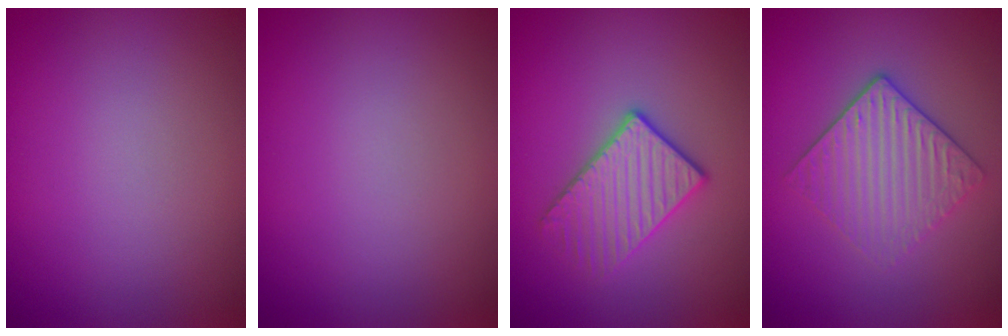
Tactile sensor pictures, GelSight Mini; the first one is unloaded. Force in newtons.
{"total": 0.0}
{"total": 3.0, "press": 2.9, "slide": 0.8}
{"total": 3.6, "press": 3.1, "slide": 1.8}